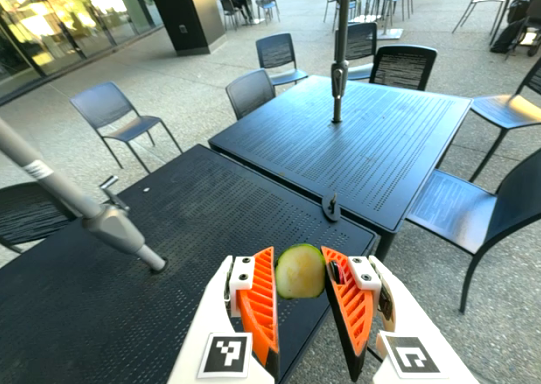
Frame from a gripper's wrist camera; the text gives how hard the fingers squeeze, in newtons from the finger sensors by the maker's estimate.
{"total": 4.1, "left": 3.7, "right": 4.5}